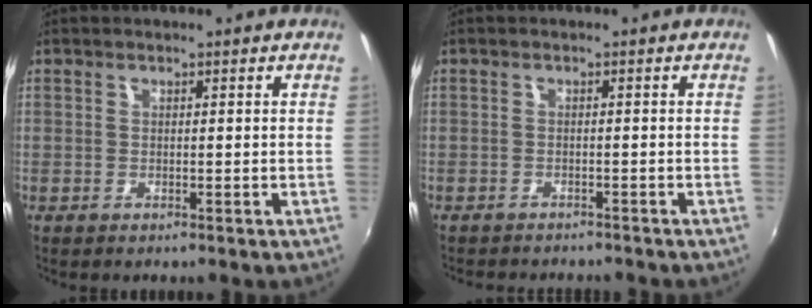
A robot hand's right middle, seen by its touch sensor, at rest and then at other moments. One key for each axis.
{"total": 4.8, "fx": -4.5, "fy": 1.0, "fz": 1.4, "tx": -0.040, "ty": -0.013, "tz": -0.065}